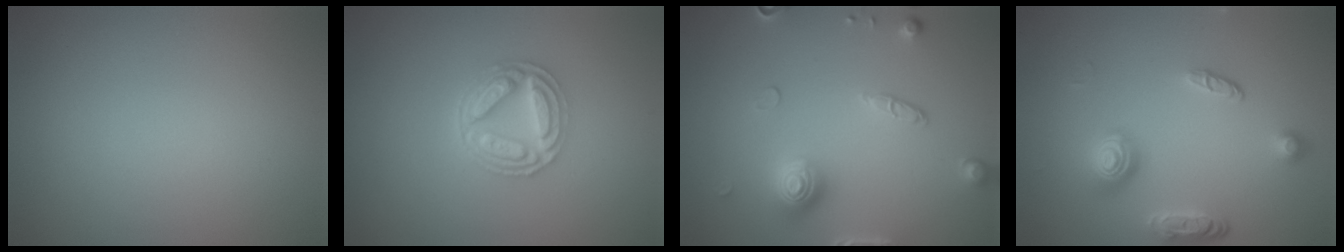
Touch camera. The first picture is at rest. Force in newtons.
{"total": 4.1, "press": 3.5, "slide": 2.1}
{"total": 3.6, "press": 3.3, "slide": 1.4}
{"total": 3.8, "press": 2.9, "slide": 2.4}